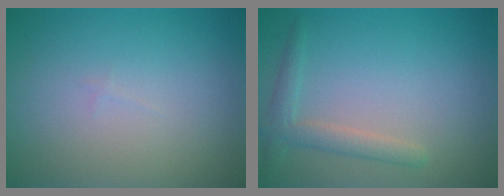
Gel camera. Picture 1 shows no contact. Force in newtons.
{"total": 2.3, "press": 2.2, "slide": 0.2}